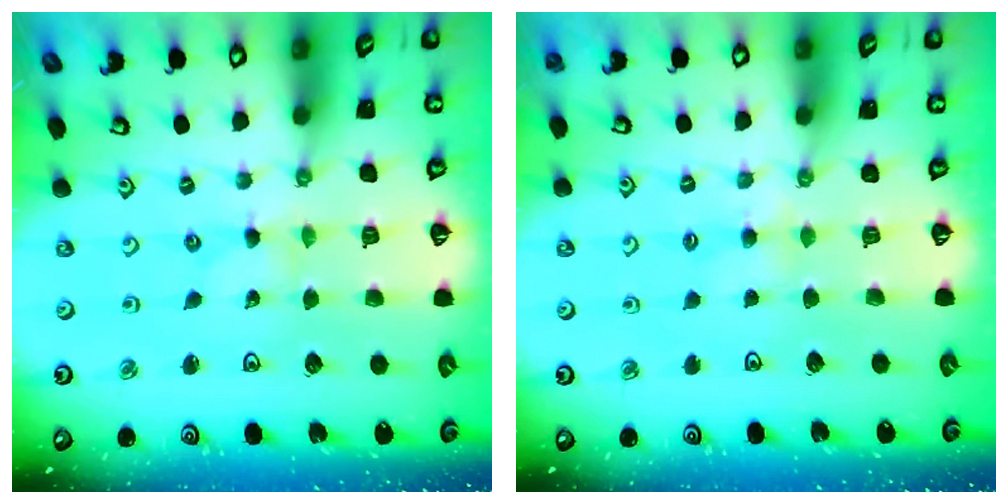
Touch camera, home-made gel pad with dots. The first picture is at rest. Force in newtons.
{"total": 2.7, "press": 2.6, "slide": 0.5}